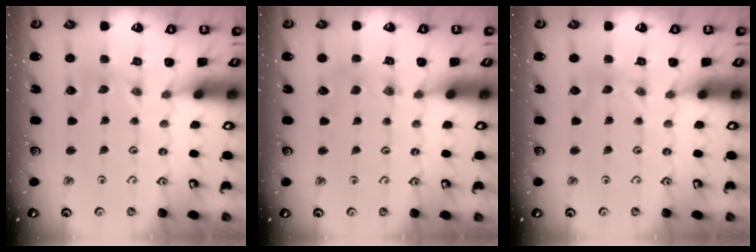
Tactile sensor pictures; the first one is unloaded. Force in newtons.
{"total": 1.5, "press": 1.5, "slide": 0.1}
{"total": 0.0}